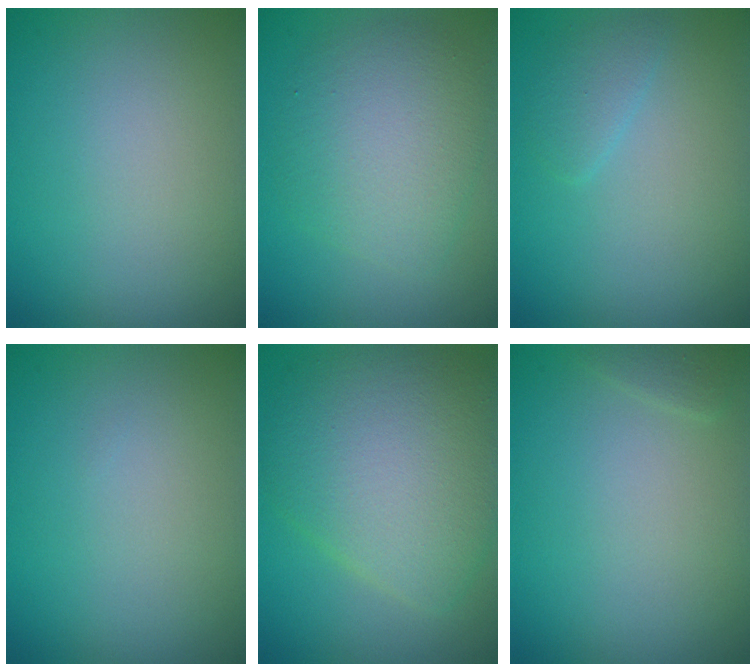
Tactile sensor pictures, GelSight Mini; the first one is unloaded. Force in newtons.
{"total": 5.2, "press": 5.2, "slide": 0.1}
{"total": 1.4, "press": 1.4, "slide": 0.1}
{"total": 0.0}
{"total": 8.2, "press": 8.2, "slide": 0.2}
{"total": 0.7, "press": 0.7, "slide": 0.1}